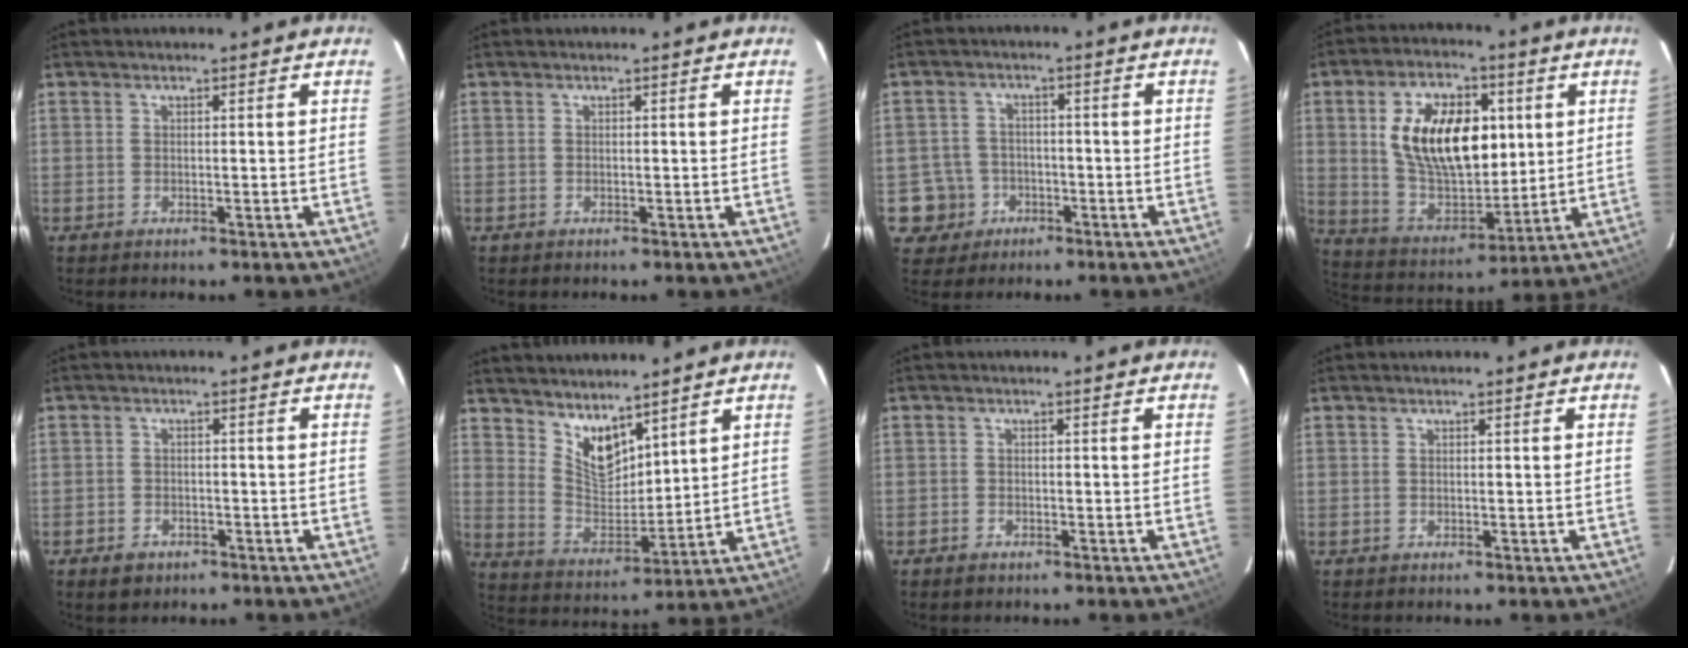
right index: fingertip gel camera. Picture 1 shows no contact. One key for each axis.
{"total": 0.0}
{"total": 6.2, "fx": -2.4, "fy": 5.8, "fz": 0.4, "tx": -0.023, "ty": 0.025, "tz": -0.034}
{"total": 19.1, "fx": 4.4, "fy": 11.0, "fz": 15.0, "tx": -0.273, "ty": 0.014, "tz": 0.092}
{"total": 3.8, "fx": -2.3, "fy": 2.7, "fz": 1.2, "tx": -0.036, "ty": 0.003, "tz": -0.034}
{"total": 8.8, "fx": 6.6, "fy": 3.7, "fz": 4.5, "tx": -0.074, "ty": -0.007, "tz": 0.134}
{"total": 1.5, "fx": -1.1, "fy": 0.9, "fz": 0.3, "tx": -0.011, "ty": 0.001, "tz": -0.019}
{"total": 0.0}